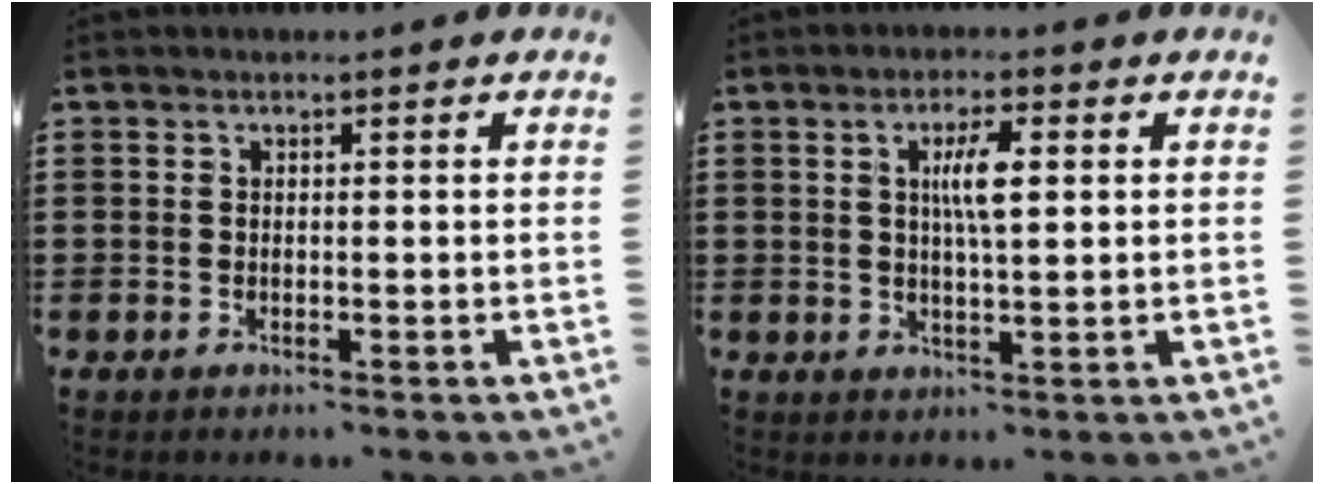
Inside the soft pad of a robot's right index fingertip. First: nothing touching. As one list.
[{"total": 5.0, "force": [1.0, 1.2, 4.8], "torque": [-0.095, 0.008, 0.014]}]